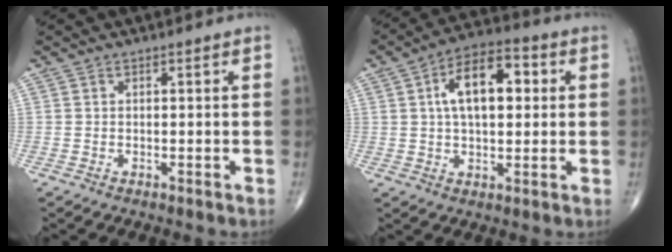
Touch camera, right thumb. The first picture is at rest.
{"total": 13.0, "force": [2.7, 6.8, 10.7], "torque": [-0.160, 0.018, 0.038]}